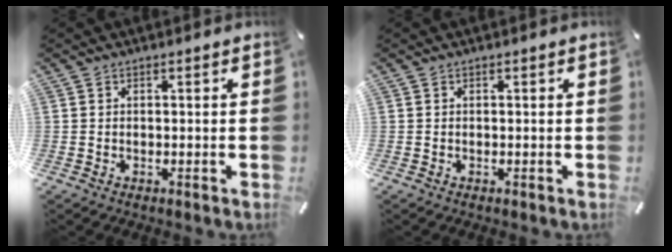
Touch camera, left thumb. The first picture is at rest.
{"total": 0.0}